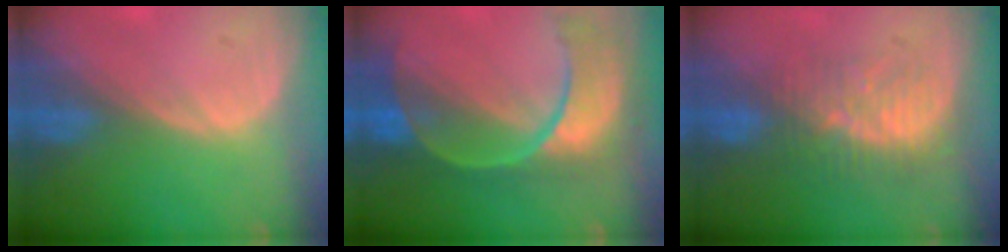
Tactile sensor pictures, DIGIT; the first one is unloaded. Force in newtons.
{"total": 11.2, "press": 9.3, "slide": 6.2}
{"total": 8.0, "press": 7.5, "slide": 2.5}